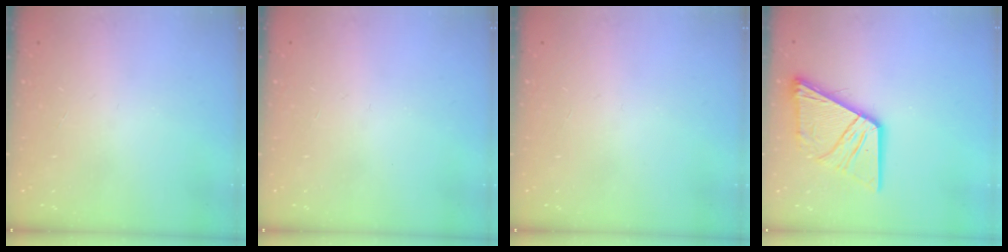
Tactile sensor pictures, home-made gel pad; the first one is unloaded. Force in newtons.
{"total": 0.0}
{"total": 0.0}
{"total": 16.9, "press": 16.8, "slide": 2.0}